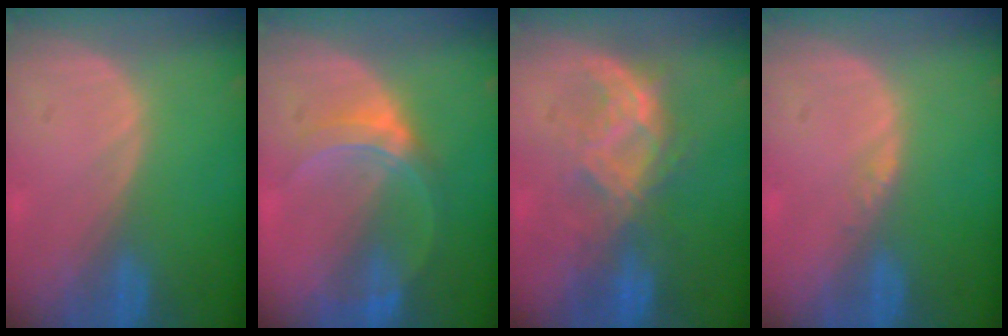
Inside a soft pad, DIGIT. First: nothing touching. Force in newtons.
{"total": 5.3, "press": 5.2, "slide": 0.8}
{"total": 7.2, "press": 7.2, "slide": 0.8}
{"total": 0.8, "press": 0.8, "slide": 0.1}